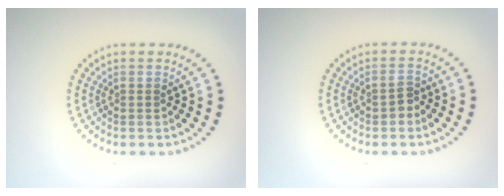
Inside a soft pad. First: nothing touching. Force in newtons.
{"total": 1.2, "press": 1.2, "slide": 0.3}